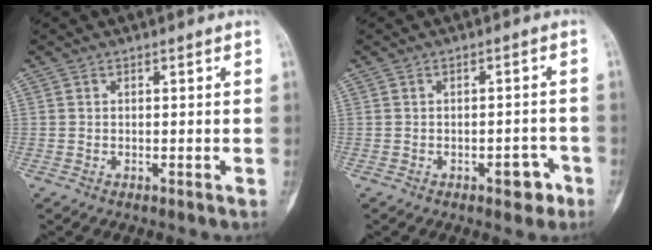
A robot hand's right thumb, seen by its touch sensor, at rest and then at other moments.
{"total": 4.1, "force": [-2.1, 2.2, 2.7], "torque": [-0.020, 0.019, -0.023]}